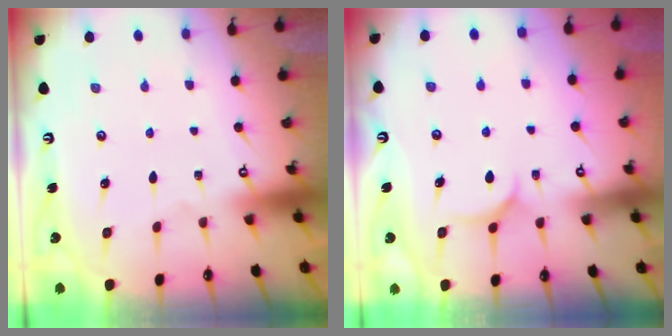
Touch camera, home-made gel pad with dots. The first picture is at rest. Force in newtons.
{"total": 6.0, "press": 6.0, "slide": 0.4}